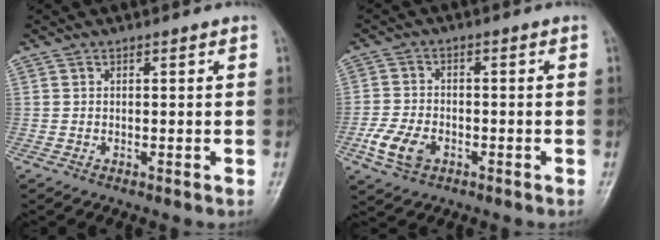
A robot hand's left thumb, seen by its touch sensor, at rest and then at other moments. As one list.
[{"total": 6.8, "force": [-2.9, 4.5, 4.3], "torque": [-0.087, 0.008, -0.055]}]